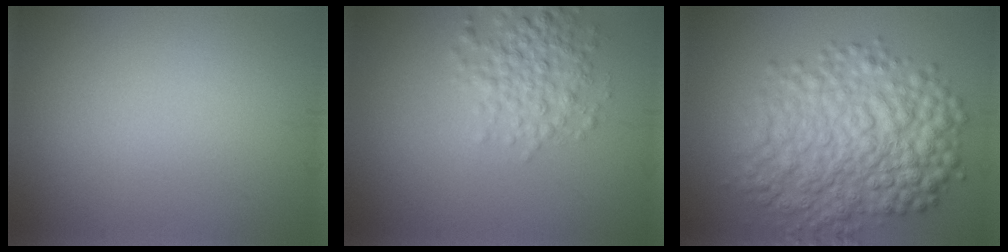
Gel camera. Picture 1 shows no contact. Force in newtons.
{"total": 3.7, "press": 3.7, "slide": 0.1}
{"total": 8.7, "press": 8.7, "slide": 0.1}